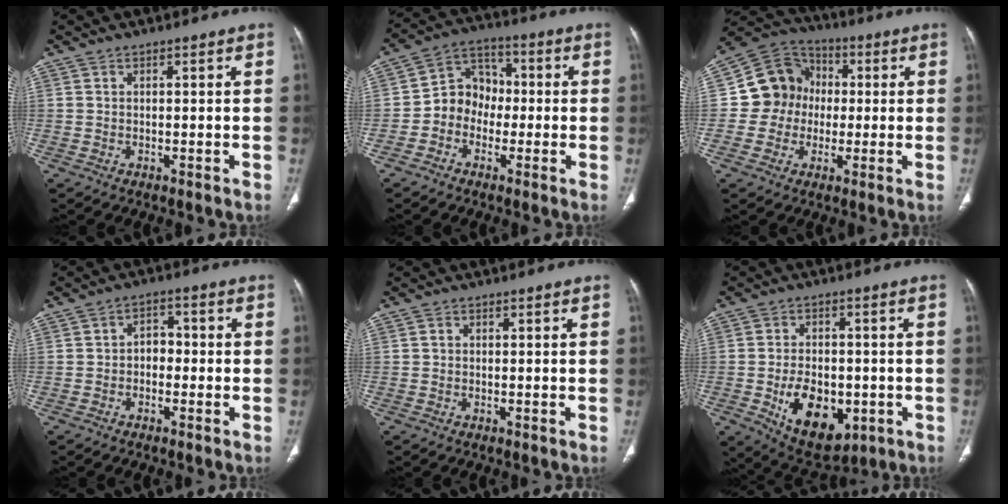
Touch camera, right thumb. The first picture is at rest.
{"total": 8.4, "force": [-1.7, 7.3, 3.8], "torque": [-0.026, 0.037, -0.047]}
{"total": 11.2, "force": [-0.2, 10.6, 3.8], "torque": [-0.031, 0.027, -0.012]}
{"total": 3.6, "force": [-0.8, 2.8, 2.2], "torque": [-0.012, 0.019, -0.025]}
{"total": 0.6, "force": [0.0, 0.6, 0.2], "torque": [0.000, 0.002, 0.000]}
{"total": 13.2, "force": [-3.6, 8.2, 9.7], "torque": [-0.122, 0.004, -0.038]}